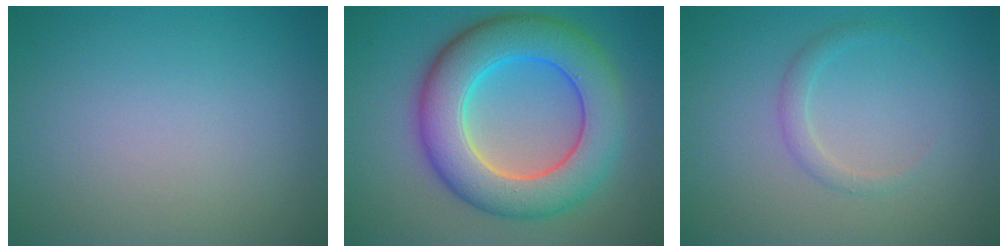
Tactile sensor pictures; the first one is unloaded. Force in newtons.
{"total": 9.9, "press": 9.9, "slide": 0.5}
{"total": 1.3, "press": 1.3, "slide": 0.0}